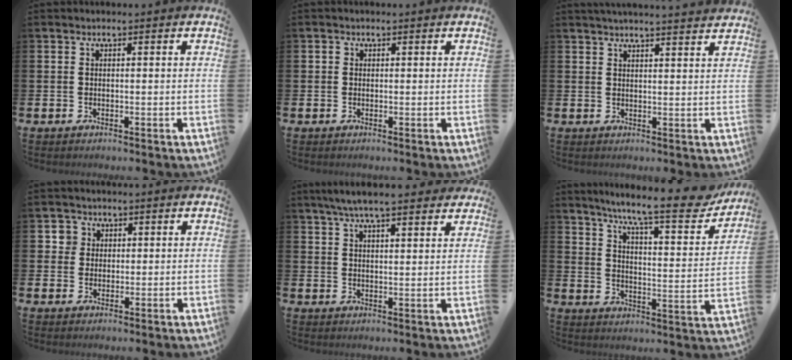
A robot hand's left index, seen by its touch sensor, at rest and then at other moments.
{"total": 0.7, "force": [0.0, 0.7, 0.0], "torque": [0.011, 0.002, -0.005]}
{"total": 2.0, "force": [2.0, -0.1, 0.1], "torque": [0.007, -0.014, 0.034]}
{"total": 2.8, "force": [1.4, 2.4, 0.1], "torque": [0.015, 0.000, 0.018]}
{"total": 6.2, "force": [5.7, 0.9, 2.4], "torque": [-0.059, -0.013, 0.103]}
{"total": 11.3, "force": [9.1, 1.7, 6.4], "torque": [-0.123, -0.058, 0.143]}